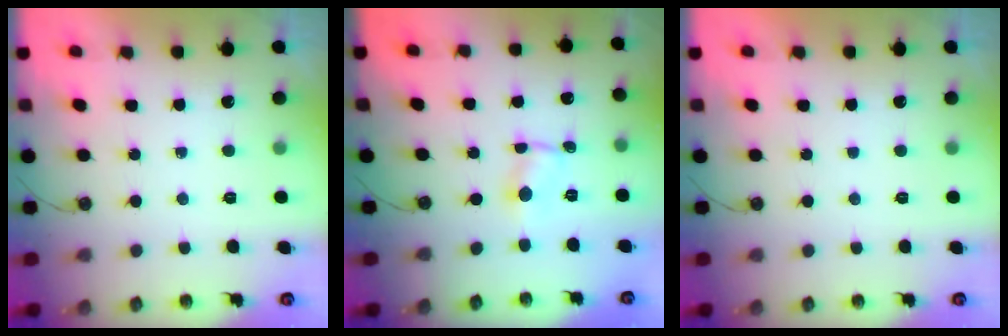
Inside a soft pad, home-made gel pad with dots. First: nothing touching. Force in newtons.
{"total": 0.7, "press": 0.6, "slide": 0.1}
{"total": 0.0}